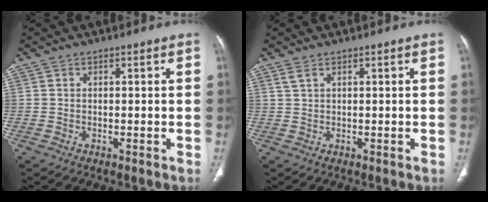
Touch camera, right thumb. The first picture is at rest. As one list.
[{"total": 1.3, "force": [0.9, 0.4, 0.8], "torque": [-0.022, 0.008, 0.023]}]